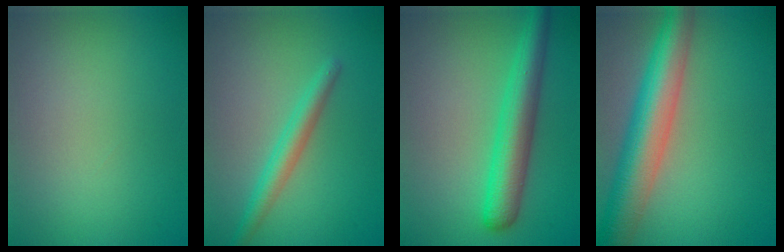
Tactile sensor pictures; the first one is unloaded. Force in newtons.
{"total": 2.7, "press": 2.7, "slide": 0.1}
{"total": 5.4, "press": 5.4, "slide": 0.1}
{"total": 8.2, "press": 8.2, "slide": 0.3}